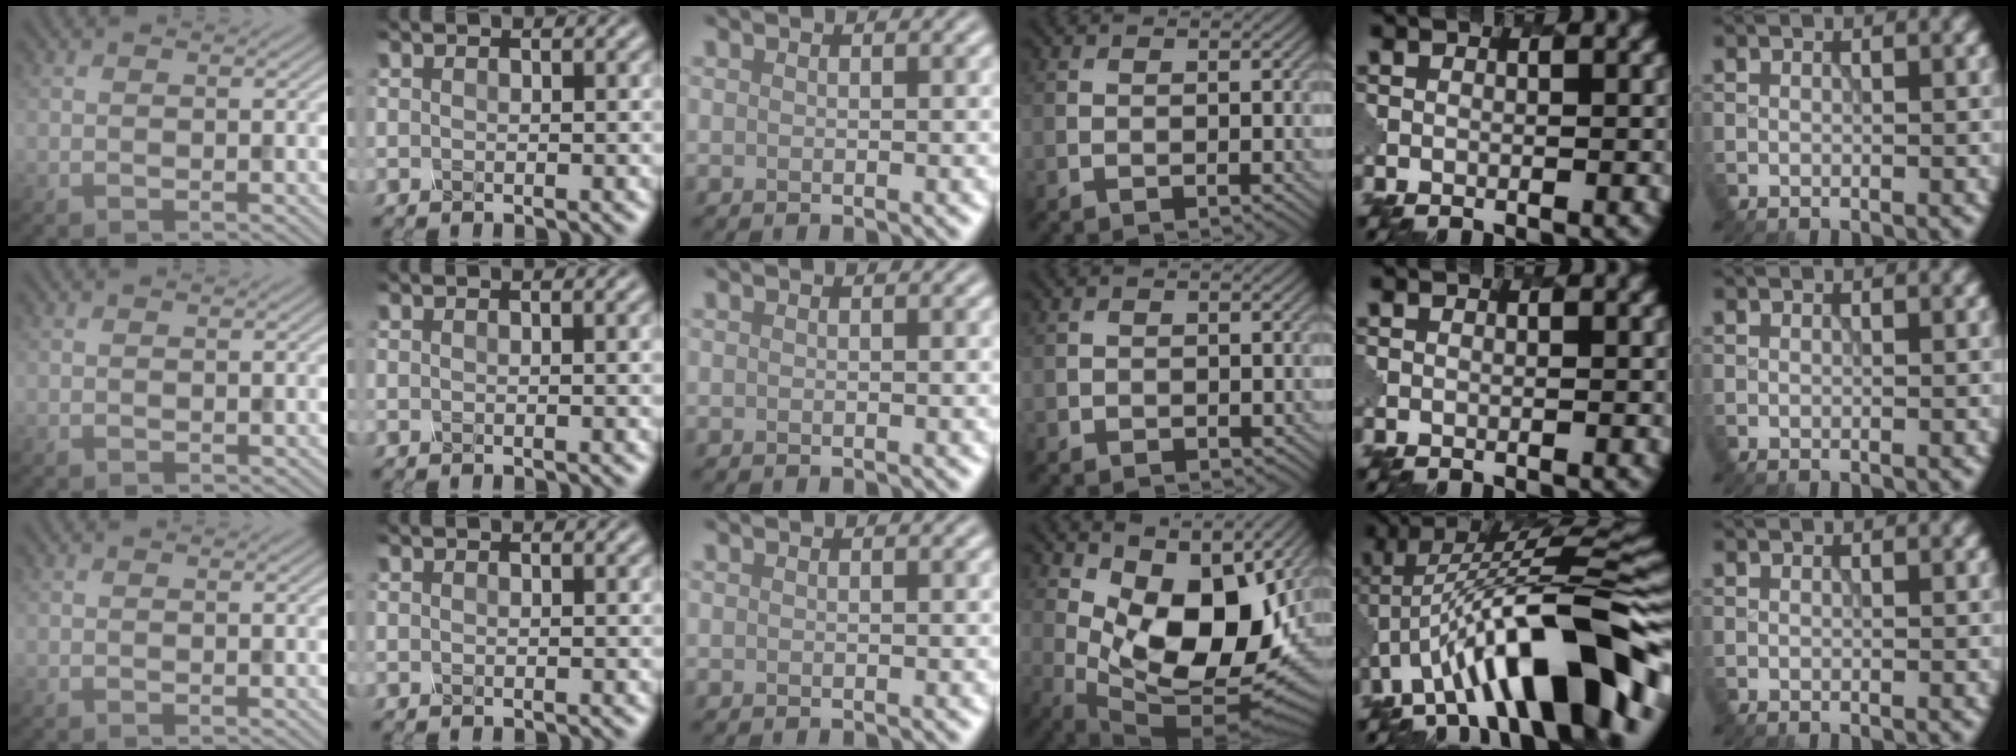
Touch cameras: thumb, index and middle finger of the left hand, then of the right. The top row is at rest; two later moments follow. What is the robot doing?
{"motion": "unscrew", "object": "spray bottle"}